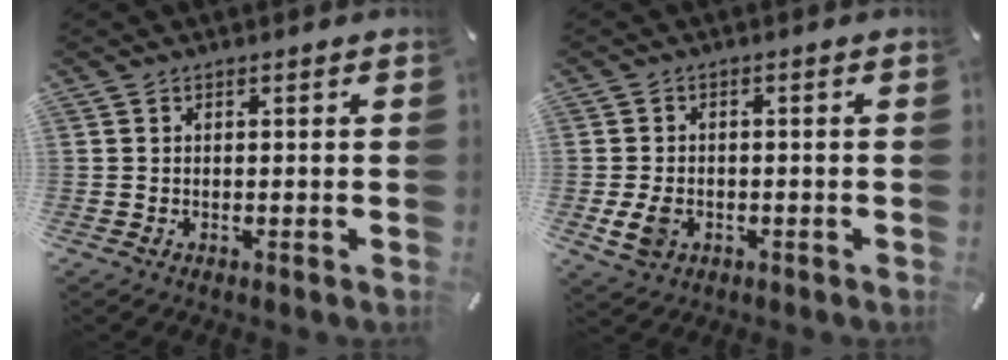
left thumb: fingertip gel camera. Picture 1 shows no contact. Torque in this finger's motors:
{"motor_torque": [-0.02, 0.02, 0.02, 0.00, 0.01]}